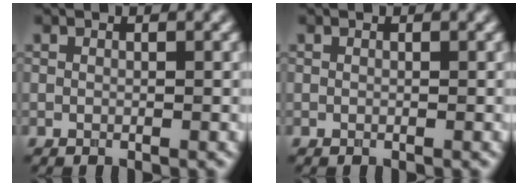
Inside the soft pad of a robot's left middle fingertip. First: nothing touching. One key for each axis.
{"total": 0.0}